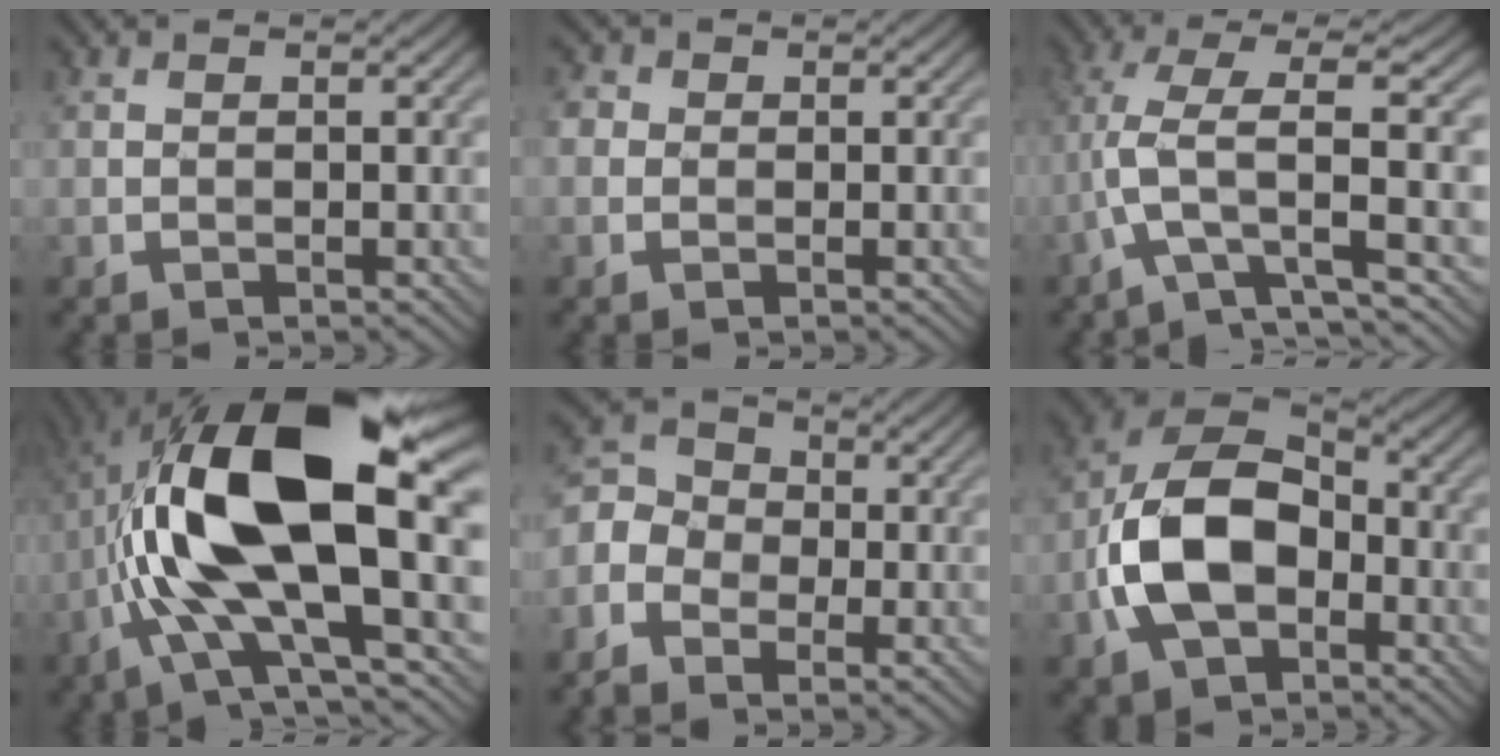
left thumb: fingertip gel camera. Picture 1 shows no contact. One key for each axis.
{"total": 2.4, "fx": 0.5, "fy": 2.2, "fz": 0.9, "tx": -0.029, "ty": 0.007, "tz": -0.001}
{"total": 5.7, "fx": -1.5, "fy": 0.6, "fz": 5.5, "tx": -0.123, "ty": 0.020, "tz": -0.043}
{"total": 18.4, "fx": 0.2, "fy": 6.7, "fz": 17.2, "tx": -0.340, "ty": 0.034, "tz": -0.011}
{"total": 6.1, "fx": -2.5, "fy": 4.9, "fz": 2.8, "tx": -0.080, "ty": -0.001, "tz": -0.059}
{"total": 12.3, "fx": -3.0, "fy": 7.9, "fz": 8.9, "tx": -0.195, "ty": 0.003, "tz": -0.069}